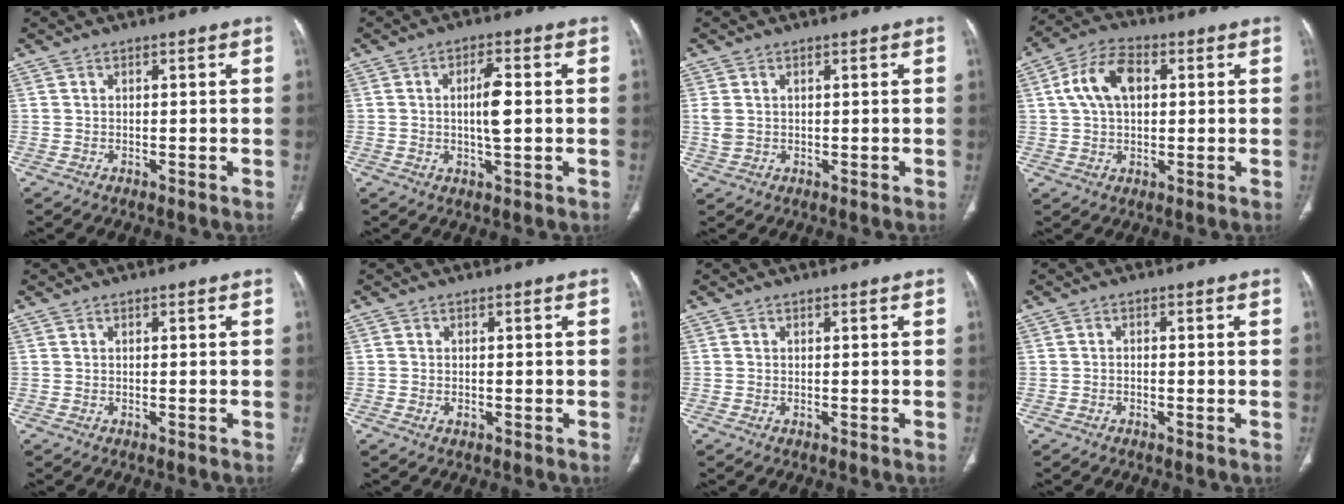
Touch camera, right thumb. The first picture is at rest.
{"total": 5.5, "force": [0.3, 1.5, 5.2], "torque": [-0.093, -0.001, 0.002]}
{"total": 2.5, "force": [0.3, 1.8, 1.6], "torque": [-0.047, 0.007, 0.011]}
{"total": 9.8, "force": [2.2, 6.1, 7.4], "torque": [-0.136, 0.019, 0.036]}
{"total": 0.0}
{"total": 1.0, "force": [-0.3, 0.7, 0.6], "torque": [-0.014, 0.003, -0.002]}
{"total": 0.0}
{"total": 0.7, "force": [-0.4, 0.5, 0.4], "torque": [-0.006, 0.003, -0.009]}